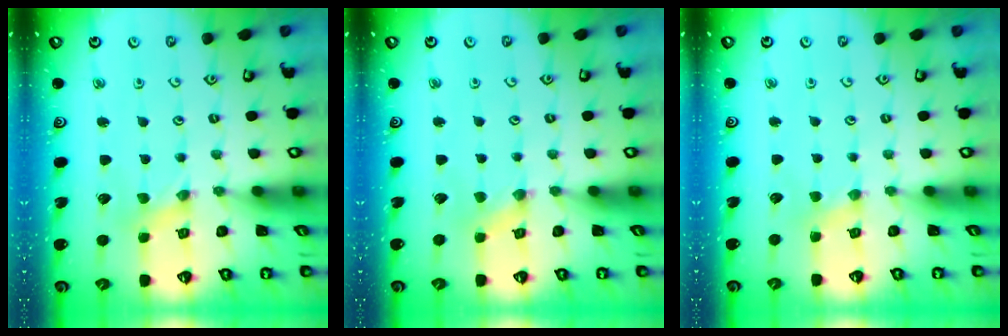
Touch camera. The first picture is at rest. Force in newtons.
{"total": 0.5, "press": 0.5, "slide": 0.2}
{"total": 2.4, "press": 2.3, "slide": 0.5}